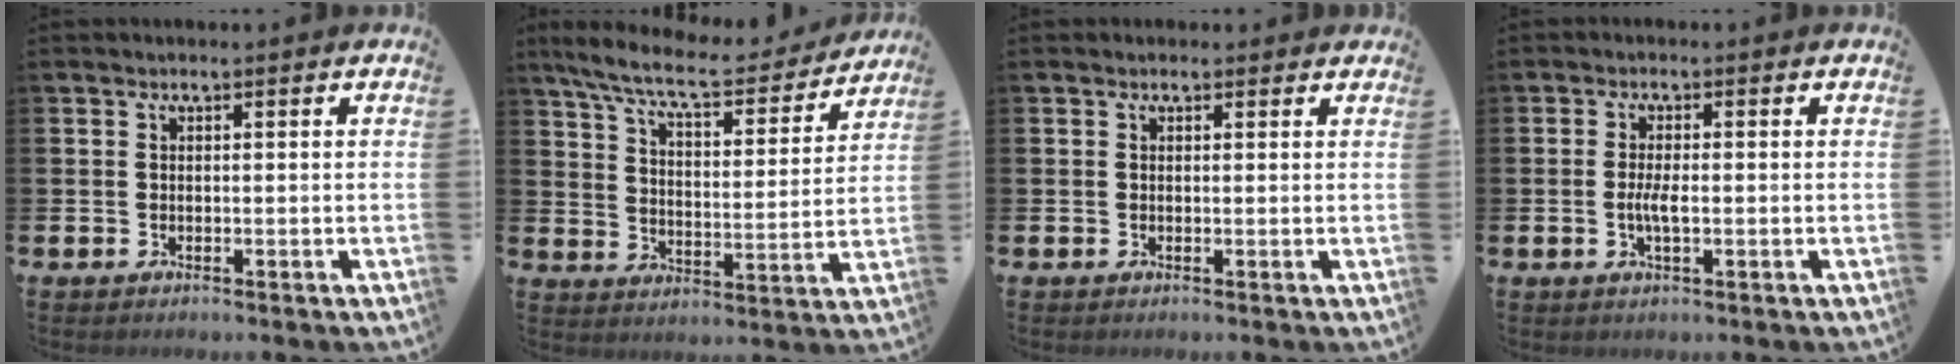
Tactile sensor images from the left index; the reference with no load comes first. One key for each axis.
{"total": 9.0, "fx": 8.0, "fy": 1.4, "fz": 3.9, "tx": -0.114, "ty": -0.046, "tz": 0.135}
{"total": 0.6, "fx": 0.4, "fy": 0.4, "fz": 0.2, "tx": 0.005, "ty": 0.003, "tz": 0.005}
{"total": 2.6, "fx": -0.4, "fy": 0.8, "fz": 2.4, "tx": -0.043, "ty": 0.000, "tz": -0.009}